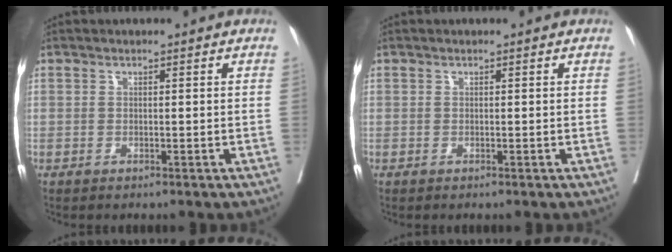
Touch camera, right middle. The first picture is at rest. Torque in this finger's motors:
{"motor_torque": [0.00, 0.00, 0.00, 0.00]}